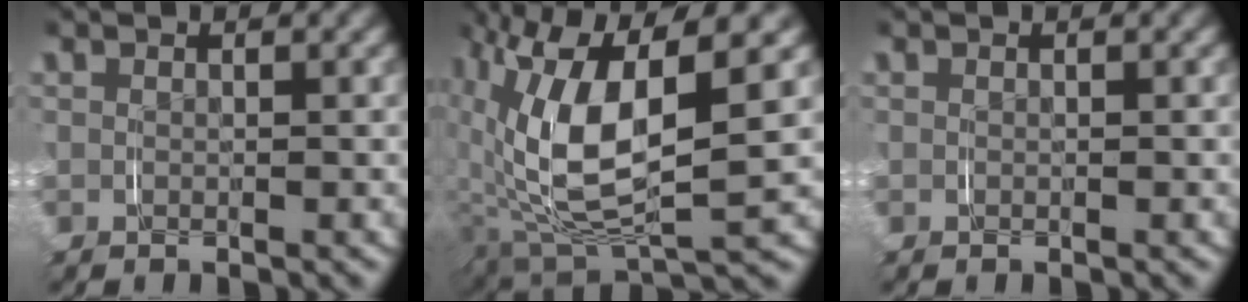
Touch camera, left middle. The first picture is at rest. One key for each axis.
{"total": 11.7, "fx": 1.0, "fy": 5.7, "fz": 10.1, "tx": -0.208, "ty": -0.022, "tz": 0.032}
{"total": 0.0}